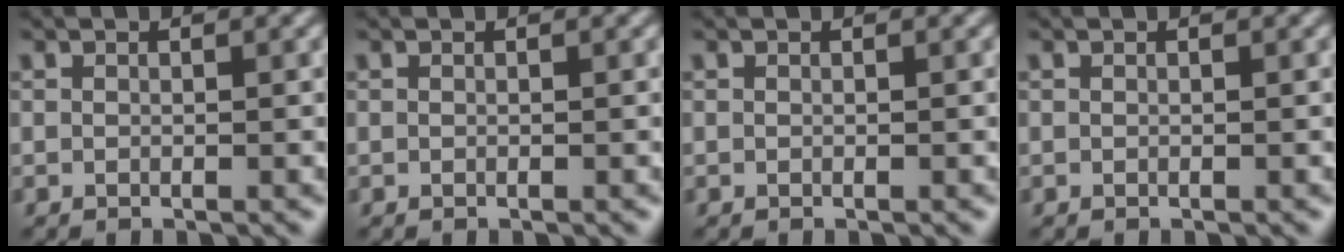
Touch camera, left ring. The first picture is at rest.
{"total": 0.0}
{"total": 0.0}
{"total": 0.0}